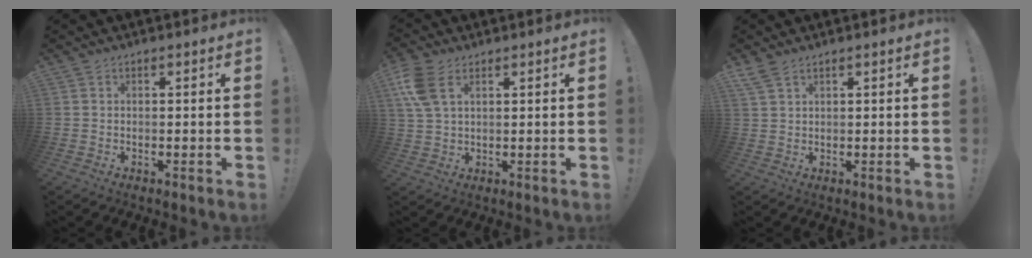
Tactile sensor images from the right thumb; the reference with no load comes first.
{"total": 8.2, "force": [3.6, 4.6, 5.8], "torque": [-0.125, 0.000, 0.072]}
{"total": 3.8, "force": [2.9, 1.3, 2.2], "torque": [-0.050, -0.008, 0.057]}